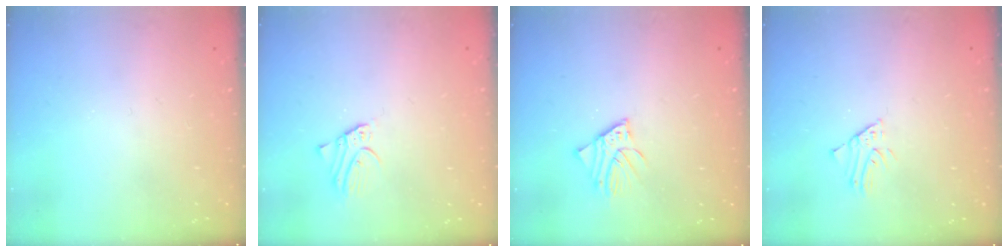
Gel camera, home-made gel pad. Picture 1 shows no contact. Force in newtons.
{"total": 2.5, "press": 2.5, "slide": 0.2}
{"total": 2.9, "press": 2.9, "slide": 0.3}
{"total": 1.6, "press": 1.6, "slide": 0.1}